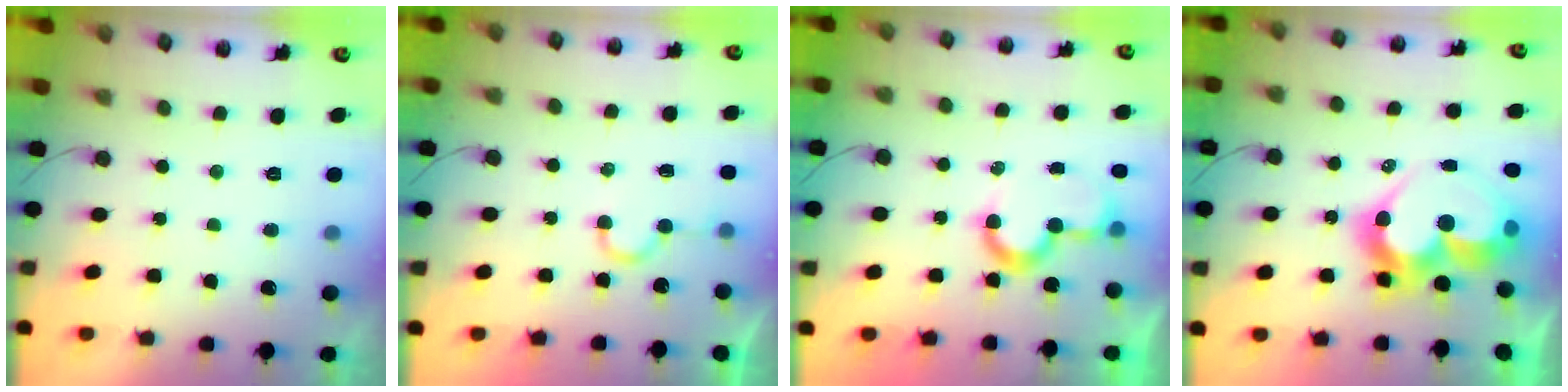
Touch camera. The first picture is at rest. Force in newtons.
{"total": 3.6, "press": 3.5, "slide": 0.3}
{"total": 8.4, "press": 8.4, "slide": 0.7}
{"total": 16.2, "press": 16.2, "slide": 1.3}